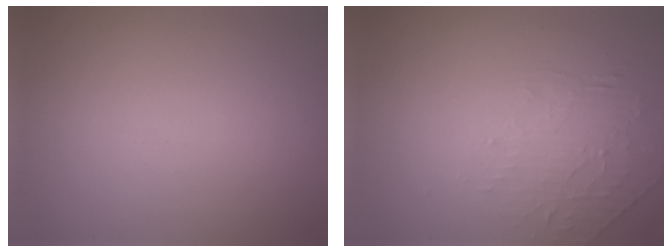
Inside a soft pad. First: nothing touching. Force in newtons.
{"total": 2.0, "press": 0.9, "slide": 1.8}